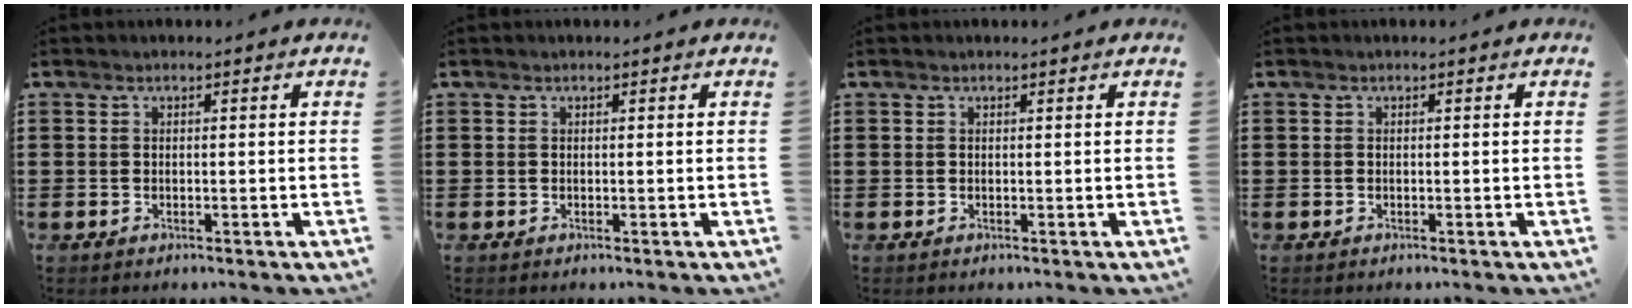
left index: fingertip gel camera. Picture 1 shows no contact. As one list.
[{"total": 0.0}, {"total": 0.0}, {"total": 0.0}]